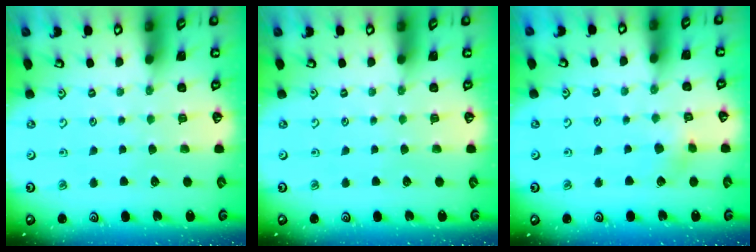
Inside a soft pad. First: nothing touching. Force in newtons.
{"total": 0.0}
{"total": 5.1, "press": 5.0, "slide": 0.8}